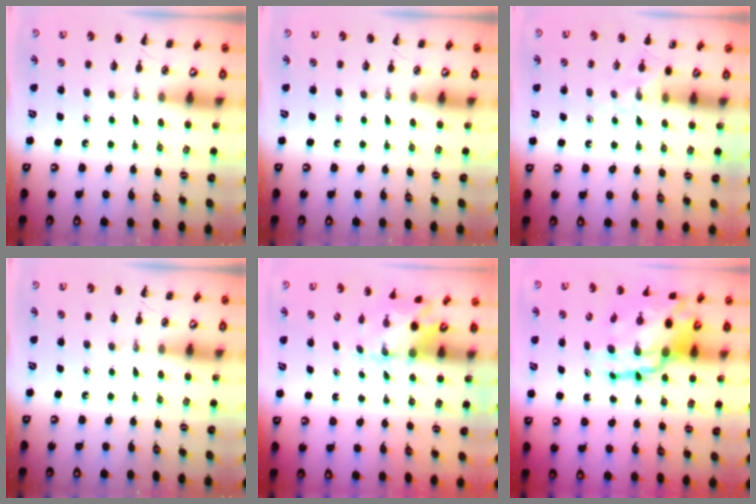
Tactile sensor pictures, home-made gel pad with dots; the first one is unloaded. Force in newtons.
{"total": 0.0}
{"total": 5.3, "press": 5.1, "slide": 1.6}
{"total": 0.0}
{"total": 3.2, "press": 3.1, "slide": 0.3}
{"total": 17.4, "press": 16.8, "slide": 4.4}